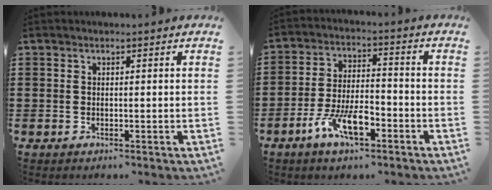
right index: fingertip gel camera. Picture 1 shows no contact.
{"total": 8.1, "force": [-4.5, 3.1, 6.0], "torque": [-0.126, 0.004, -0.083]}